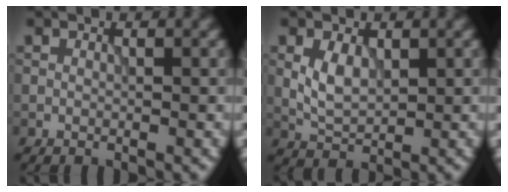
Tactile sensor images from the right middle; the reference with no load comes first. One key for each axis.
{"total": 2.8, "fx": 0.5, "fy": 1.7, "fz": 2.1, "tx": -0.049, "ty": -0.003, "tz": 0.012}